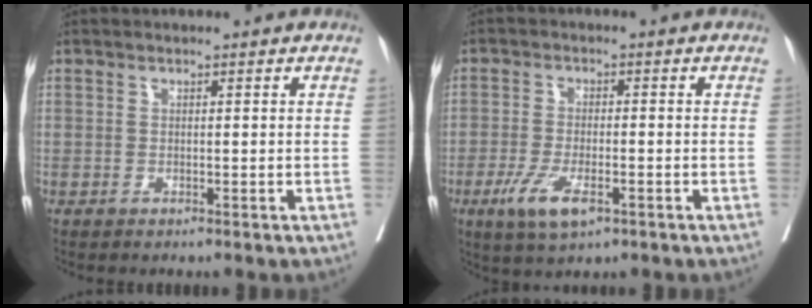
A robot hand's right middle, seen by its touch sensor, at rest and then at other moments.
{"total": 6.4, "force": [-3.1, 2.0, 5.2], "torque": [-0.105, -0.012, -0.050]}